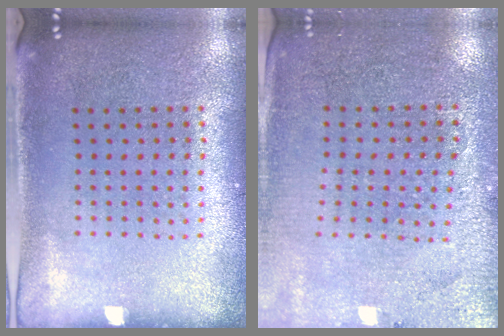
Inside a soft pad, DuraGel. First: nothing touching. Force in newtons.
{"total": 2.7, "press": 2.7, "slide": 0.3}